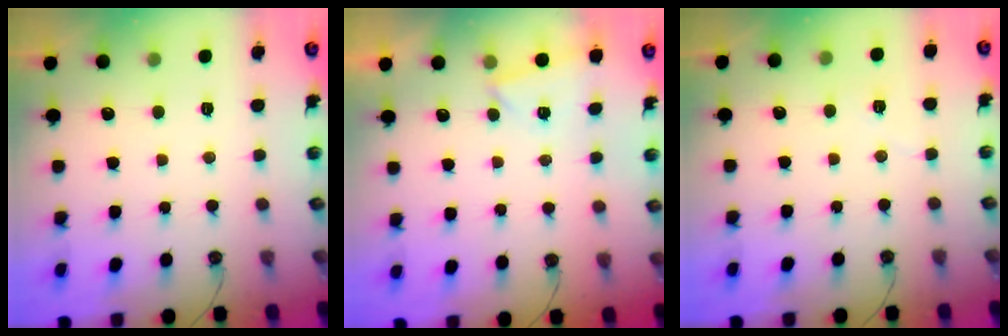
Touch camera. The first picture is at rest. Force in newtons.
{"total": 2.5, "press": 1.9, "slide": 1.7}
{"total": 4.0, "press": 3.9, "slide": 0.8}